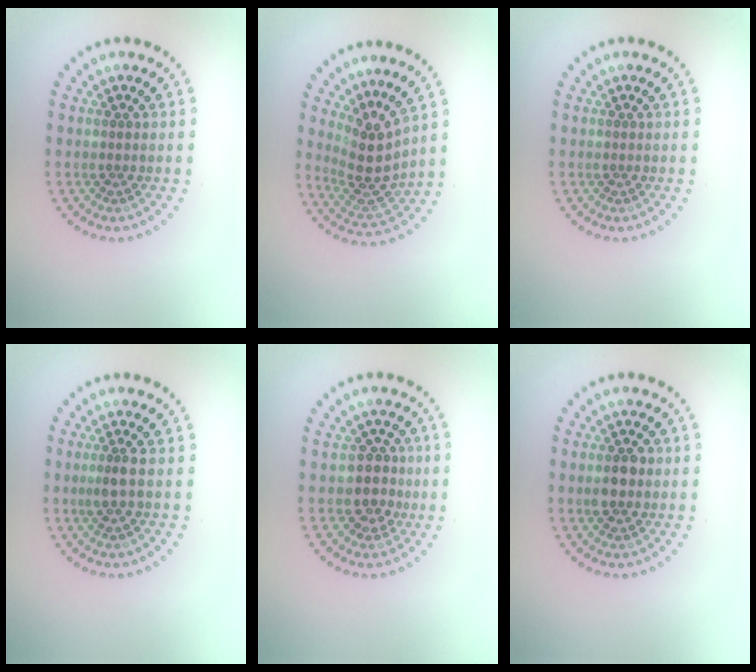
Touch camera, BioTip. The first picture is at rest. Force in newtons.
{"total": 3.8, "press": 2.9, "slide": 2.4}
{"total": 0.0}
{"total": 1.7, "press": 1.3, "slide": 1.1}
{"total": 2.4, "press": 1.9, "slide": 1.4}
{"total": 2.5, "press": 2.5, "slide": 0.1}